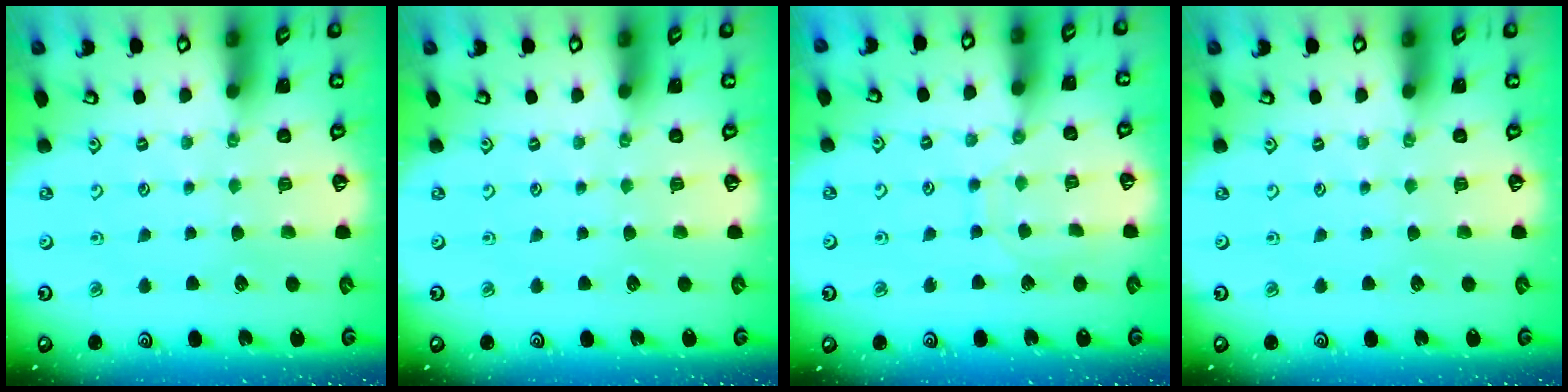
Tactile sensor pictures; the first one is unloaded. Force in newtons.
{"total": 0.0}
{"total": 6.3, "press": 6.3, "slide": 0.5}
{"total": 0.0}